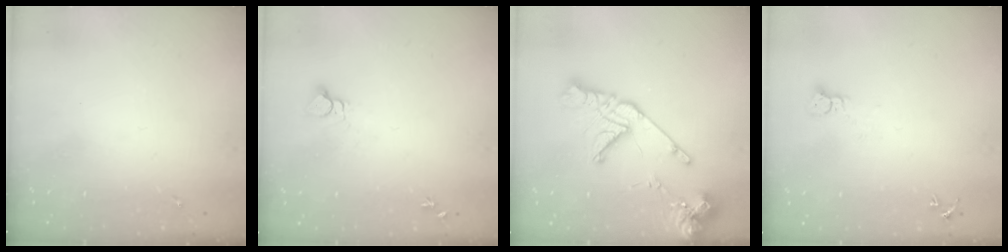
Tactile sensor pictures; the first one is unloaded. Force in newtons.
{"total": 3.9, "press": 3.9, "slide": 0.2}
{"total": 16.1, "press": 16.0, "slide": 2.0}
{"total": 3.3, "press": 3.3, "slide": 0.1}